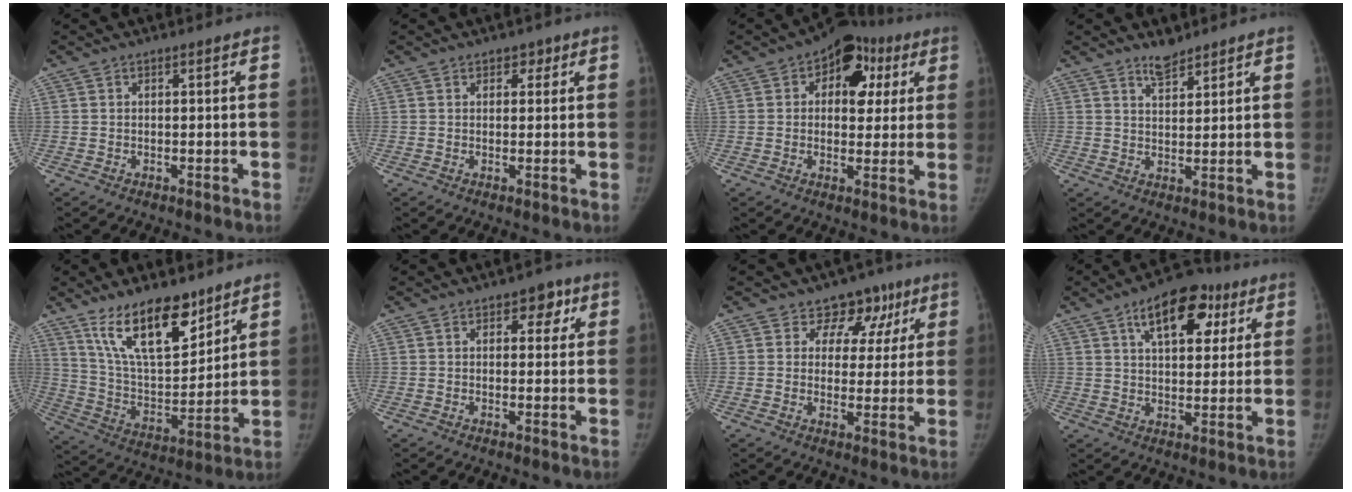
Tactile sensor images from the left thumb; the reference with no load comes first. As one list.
[{"total": 2.0, "force": [1.2, 1.5, 0.7], "torque": [0.014, -0.004, 0.012]}, {"total": 13.0, "force": [4.6, 8.6, 8.5], "torque": [-0.052, 0.010, 0.059]}, {"total": 3.9, "force": [3.4, 1.5, 1.3], "torque": [-0.007, -0.028, 0.060]}, {"total": 17.4, "force": [11.8, 7.1, 10.6], "torque": [-0.136, -0.073, 0.222]}, {"total": 4.4, "force": [2.0, 2.9, 2.6], "torque": [0.000, -0.004, 0.021]}, {"total": 8.9, "force": [5.4, 6.7, 2.0], "torque": [0.028, -0.014, 0.064]}, {"total": 14.5, "force": [7.0, 7.7, 10.2], "torque": [-0.107, -0.007, 0.103]}]